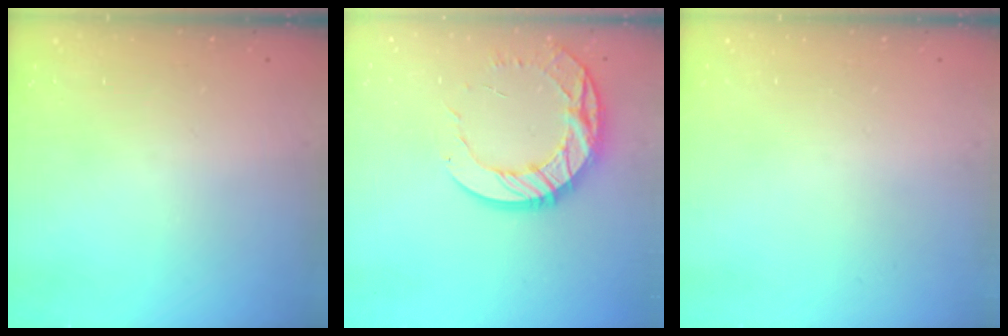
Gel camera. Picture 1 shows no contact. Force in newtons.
{"total": 15.4, "press": 15.3, "slide": 1.3}
{"total": 0.0}